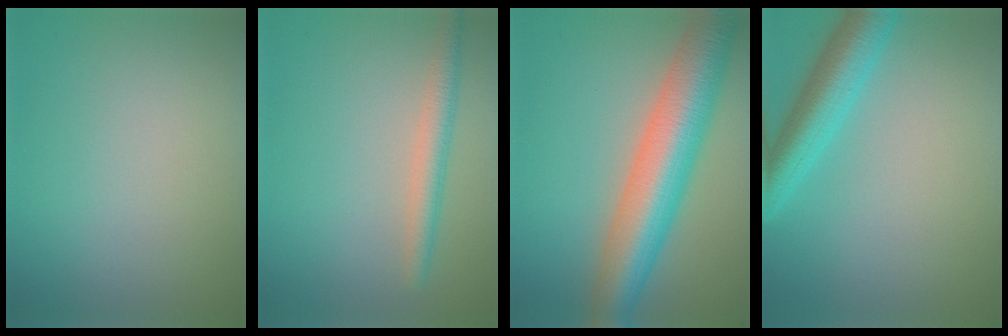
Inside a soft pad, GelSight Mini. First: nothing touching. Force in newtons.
{"total": 2.7, "press": 2.7, "slide": 0.2}
{"total": 9.8, "press": 9.8, "slide": 0.4}
{"total": 5.3, "press": 5.3, "slide": 0.3}